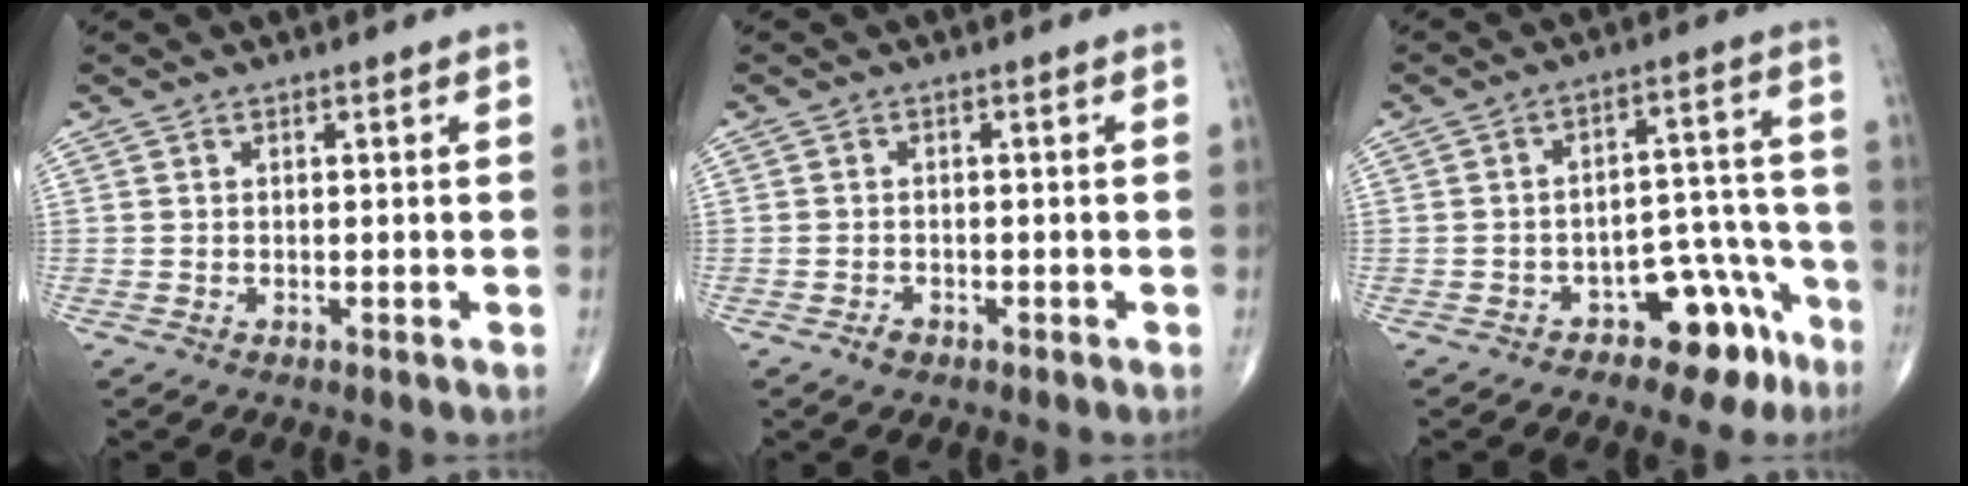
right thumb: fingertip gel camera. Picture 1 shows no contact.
{"total": 1.5, "force": [-1.0, 0.9, 0.7], "torque": [-0.012, 0.003, -0.016]}
{"total": 10.4, "force": [-6.5, 5.6, 5.8], "torque": [-0.033, 0.079, -0.090]}